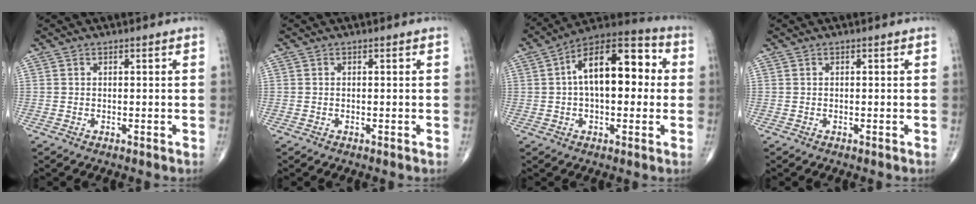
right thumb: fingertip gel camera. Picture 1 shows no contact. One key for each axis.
{"total": 0.0}
{"total": 17.1, "fx": 2.3, "fy": 8.8, "fz": 14.5, "tx": -0.200, "ty": 0.042, "tz": 0.025}
{"total": 0.0}